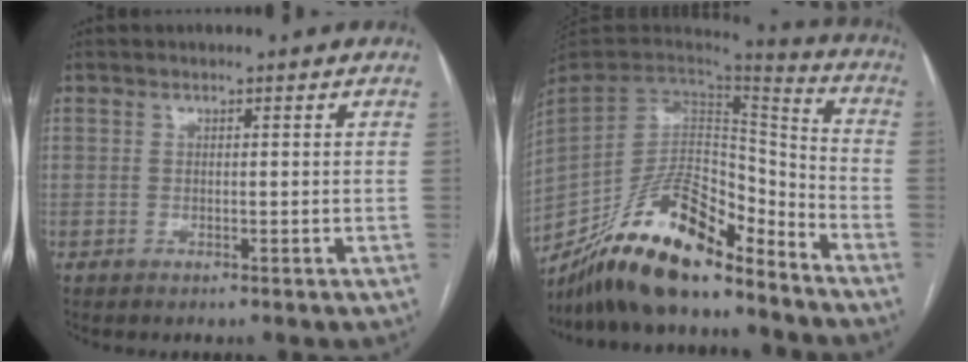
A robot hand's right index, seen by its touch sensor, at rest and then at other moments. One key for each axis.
{"total": 20.1, "fx": -16.3, "fy": 5.5, "fz": 10.4, "tx": -0.212, "ty": 0.009, "tz": -0.293}